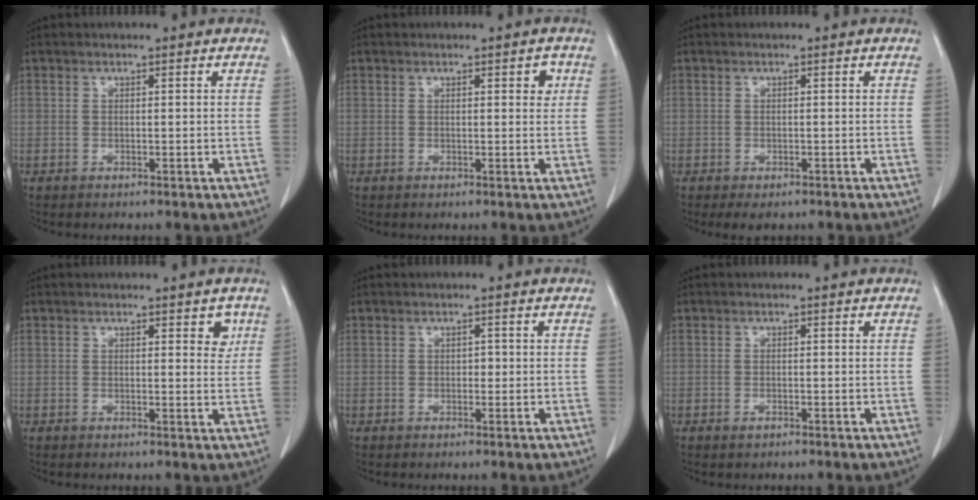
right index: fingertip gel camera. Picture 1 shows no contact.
{"total": 1.7, "force": [0.7, 0.7, 1.4], "torque": [-0.014, 0.000, 0.007]}
{"total": 2.4, "force": [-1.7, 1.4, 1.0], "torque": [-0.008, -0.001, -0.017]}
{"total": 2.7, "force": [1.4, 1.1, 2.1], "torque": [-0.019, -0.006, 0.014]}
{"total": 0.8, "force": [-0.1, 0.6, 0.6], "torque": [-0.005, 0.002, -0.003]}
{"total": 0.8, "force": [-0.5, 0.3, 0.5], "torque": [-0.013, -0.002, -0.004]}